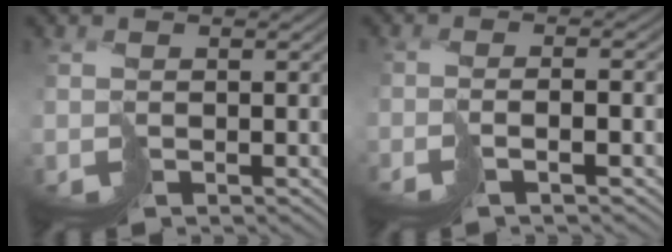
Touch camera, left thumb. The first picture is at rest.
{"total": 1.9, "force": [-0.9, -0.8, 1.4], "torque": [-0.012, 0.005, -0.024]}